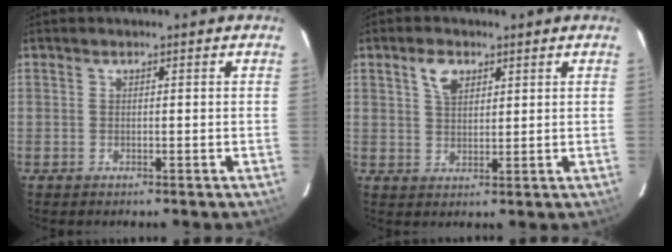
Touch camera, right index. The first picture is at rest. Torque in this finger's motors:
{"motor_torque": [0.13, 0.09, 0.08, 0.03]}